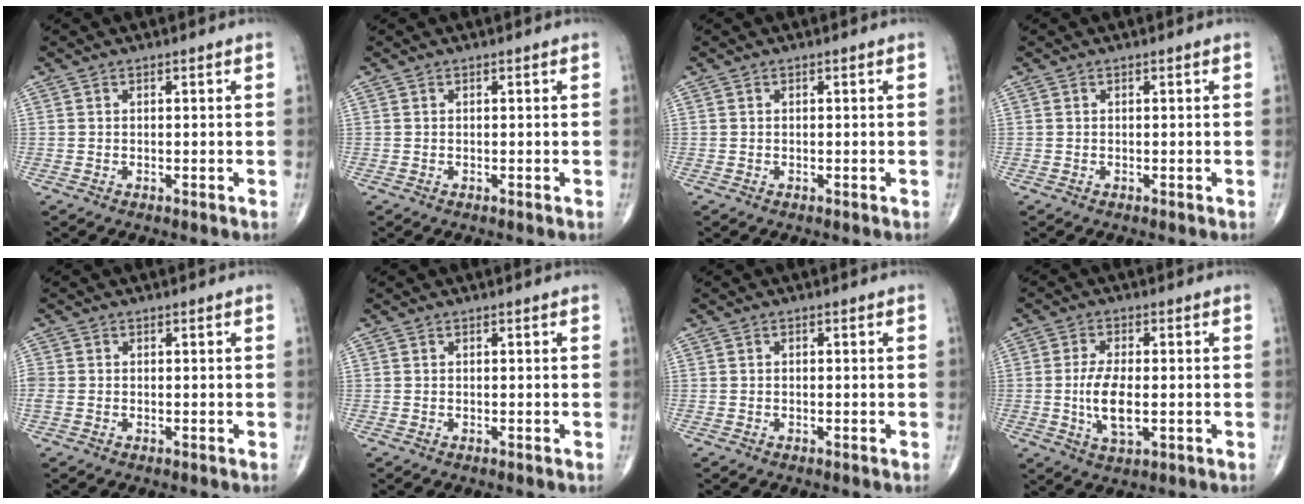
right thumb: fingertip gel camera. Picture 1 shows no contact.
{"total": 0.0}
{"total": 0.0}
{"total": 0.0}
{"total": 1.9, "force": [-0.3, 1.5, 1.2], "torque": [-0.040, -0.001, -0.006]}
{"total": 0.0}
{"total": 0.0}
{"total": 7.7, "force": [-0.8, 3.4, 6.9], "torque": [-0.137, -0.006, -0.014]}